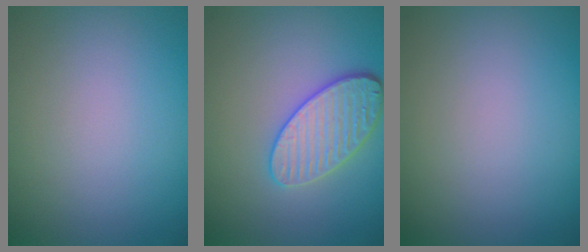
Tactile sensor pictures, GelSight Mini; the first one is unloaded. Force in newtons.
{"total": 3.8, "press": 3.5, "slide": 1.4}
{"total": 0.0}